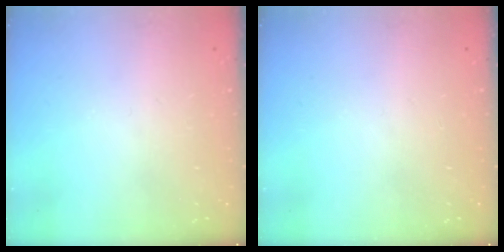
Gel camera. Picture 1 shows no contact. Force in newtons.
{"total": 0.0}